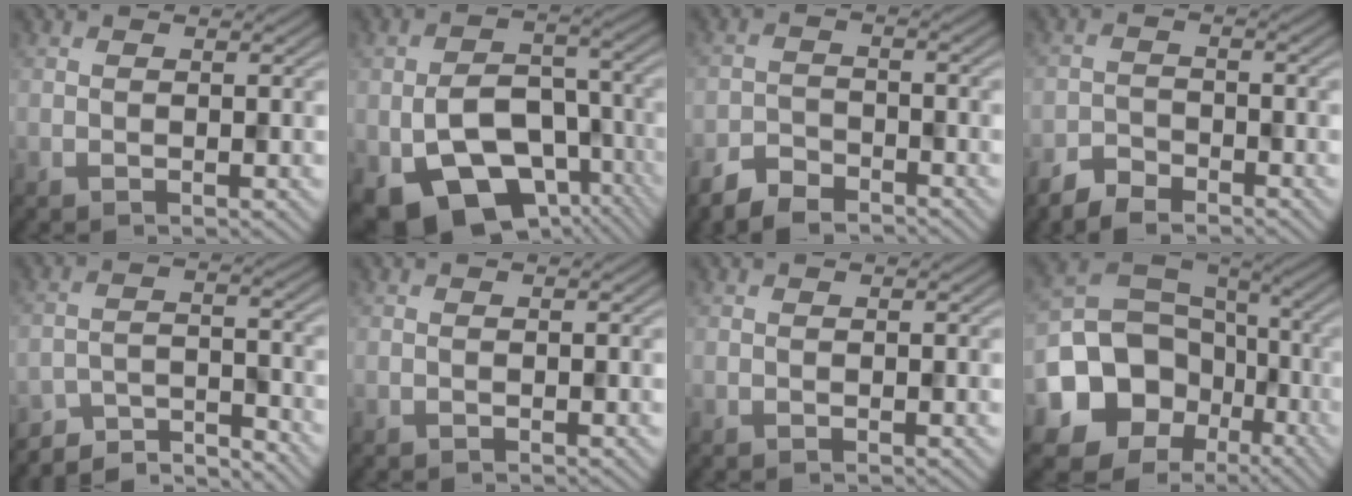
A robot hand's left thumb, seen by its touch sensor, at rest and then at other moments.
{"total": 13.3, "force": [-5.8, 8.4, 8.5], "torque": [-0.161, -0.031, -0.093]}
{"total": 4.3, "force": [-3.7, 1.5, 1.5], "torque": [-0.025, -0.004, -0.079]}
{"total": 3.5, "force": [-3.1, 1.2, 1.1], "torque": [-0.021, -0.002, -0.067]}
{"total": 6.4, "force": [-6.1, 1.1, 1.5], "torque": [-0.029, 0.000, -0.110]}
{"total": 0.0}
{"total": 0.0}
{"total": 17.6, "force": [-6.1, 14.8, 7.2], "torque": [-0.166, -0.048, -0.116]}